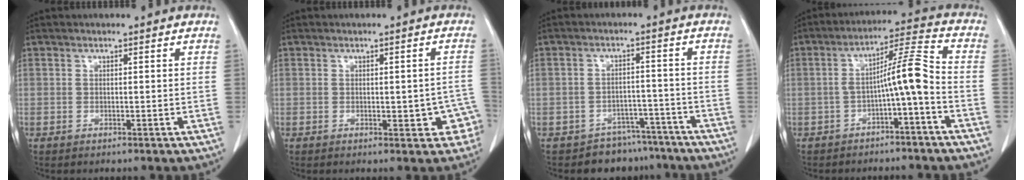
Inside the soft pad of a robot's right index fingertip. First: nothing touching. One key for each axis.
{"total": 4.7, "fx": -1.2, "fy": 2.2, "fz": 4.0, "tx": -0.031, "ty": 0.017, "tz": -0.008}
{"total": 6.8, "fx": -5.5, "fy": 4.0, "fz": -0.5, "tx": 0.025, "ty": 0.035, "tz": -0.077}
{"total": 7.6, "fx": -2.4, "fy": 0.0, "fz": 7.2, "tx": -0.115, "ty": 0.031, "tz": -0.039}